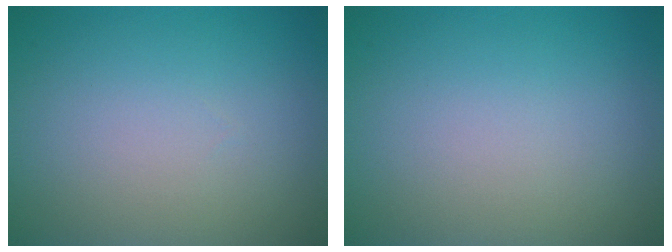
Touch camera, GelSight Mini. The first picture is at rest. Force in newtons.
{"total": 0.0}